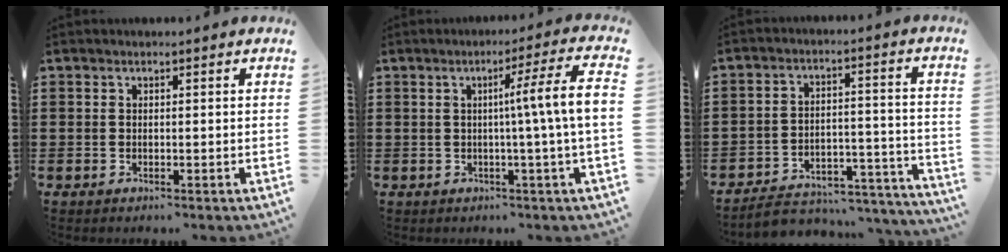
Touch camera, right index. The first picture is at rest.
{"total": 8.0, "force": [0.1, -0.9, 8.0], "torque": [-0.135, -0.011, -0.006]}
{"total": 5.1, "force": [-4.8, 1.3, 1.3], "torque": [-0.021, 0.007, -0.094]}